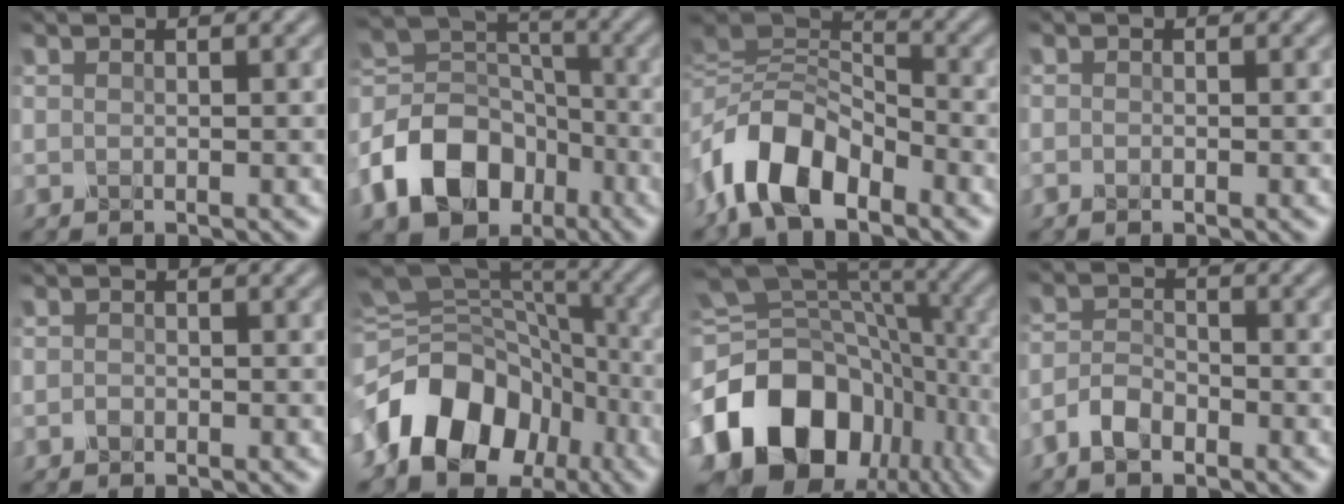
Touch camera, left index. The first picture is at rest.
{"total": 10.6, "force": [-5.2, 7.4, 5.4], "torque": [-0.105, 0.002, -0.112]}
{"total": 8.5, "force": [-4.3, 4.5, 5.8], "torque": [-0.105, 0.011, -0.094]}
{"total": 0.5, "force": [-0.3, 0.3, 0.3], "torque": [-0.004, -0.002, -0.006]}
{"total": 0.6, "force": [-0.3, 0.4, 0.3], "torque": [-0.005, -0.002, -0.007]}
{"total": 11.7, "force": [-5.7, 8.0, 6.4], "torque": [-0.115, 0.014, -0.115]}
{"total": 17.0, "force": [-6.5, 12.4, 9.7], "torque": [-0.187, -0.008, -0.108]}
{"total": 2.9, "force": [-2.0, 1.4, 1.6], "torque": [-0.031, 0.005, -0.047]}